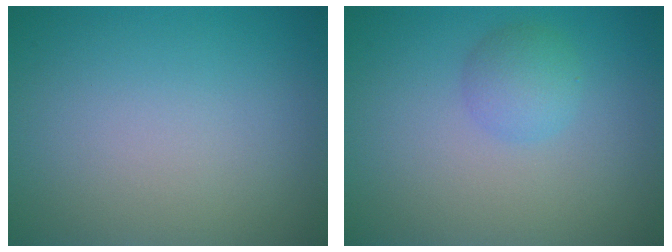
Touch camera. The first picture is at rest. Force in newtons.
{"total": 2.1, "press": 2.1, "slide": 0.1}